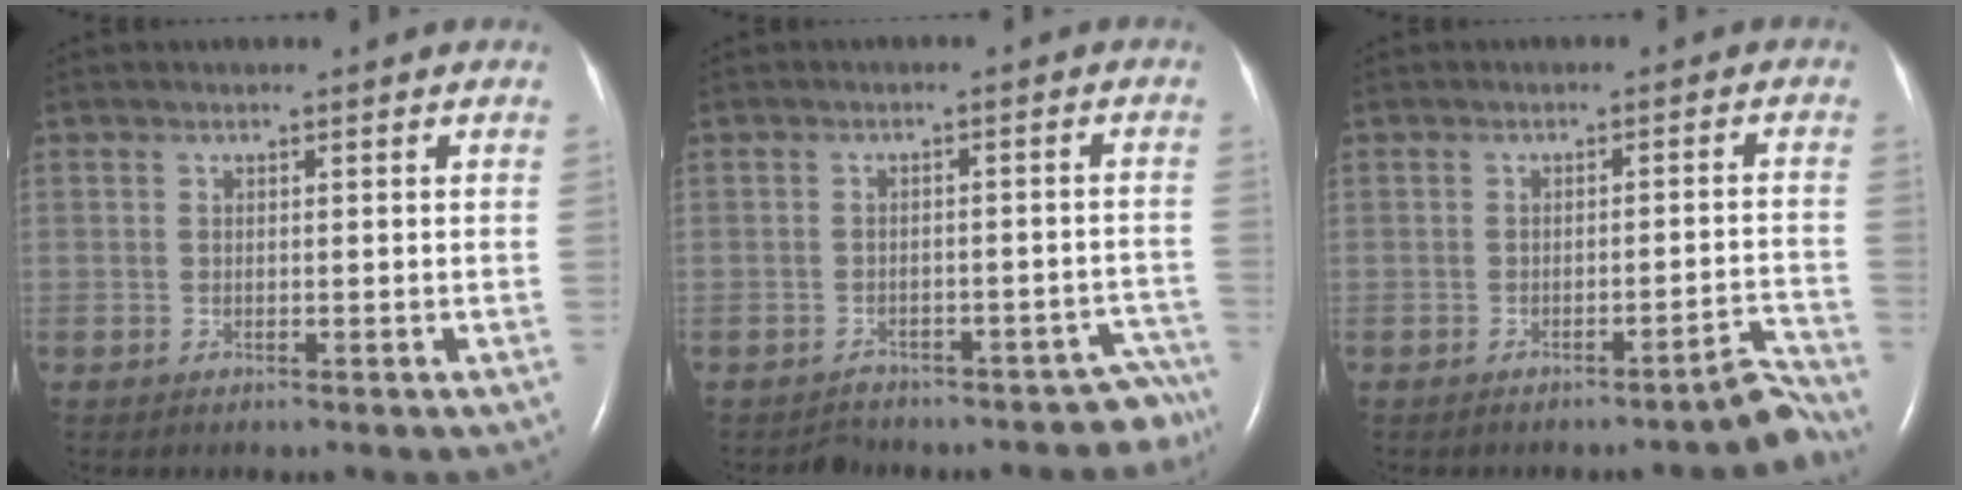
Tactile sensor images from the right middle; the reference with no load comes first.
{"total": 7.2, "force": [-6.6, 2.8, -0.5], "torque": [0.043, 0.042, -0.078]}
{"total": 2.6, "force": [-2.5, -0.1, 1.0], "torque": [-0.005, 0.006, -0.033]}